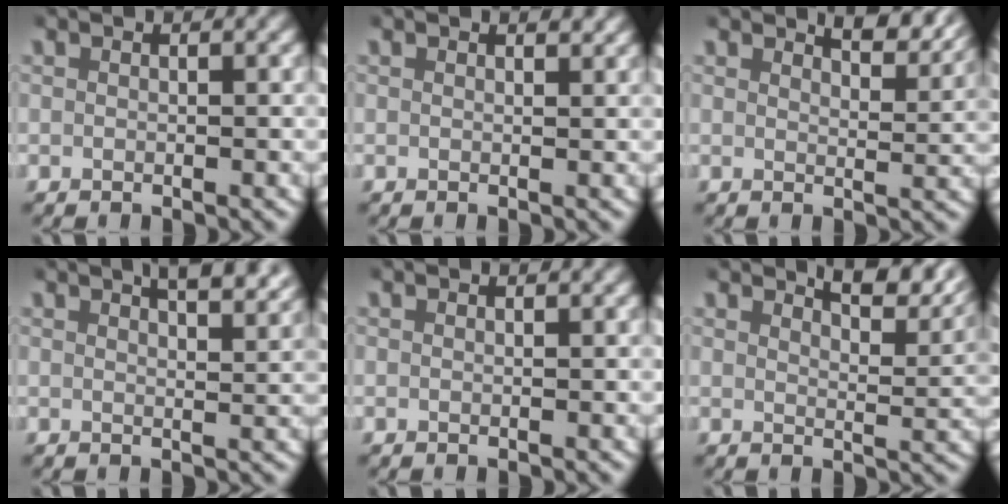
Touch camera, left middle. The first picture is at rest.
{"total": 0.7, "force": [0.7, 0.1, 0.2], "torque": [0.004, -0.001, 0.009]}
{"total": 4.5, "force": [3.9, 0.7, 1.9], "torque": [-0.023, 0.002, 0.059]}
{"total": 5.0, "force": [3.6, 1.3, 3.2], "torque": [-0.040, 0.007, 0.052]}
{"total": 0.0}
{"total": 5.7, "force": [4.8, 1.0, 2.9], "torque": [-0.033, 0.006, 0.069]}